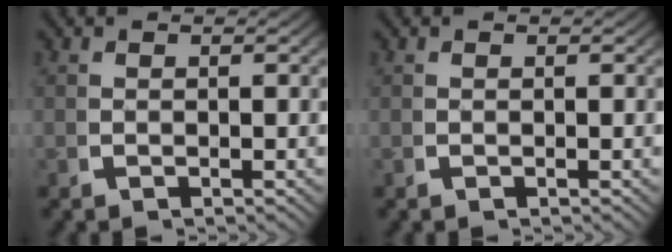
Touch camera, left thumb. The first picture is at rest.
{"total": 0.0}